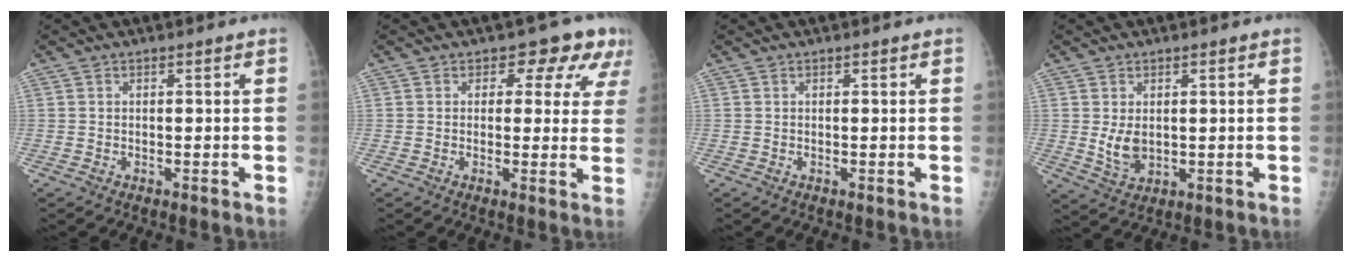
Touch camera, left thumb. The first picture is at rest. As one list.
[{"total": 7.8, "force": [4.6, 4.9, 4.1], "torque": [-0.004, -0.016, 0.036]}, {"total": 0.0}, {"total": 4.5, "force": [0.6, 3.1, 3.2], "torque": [-0.047, -0.014, 0.022]}]